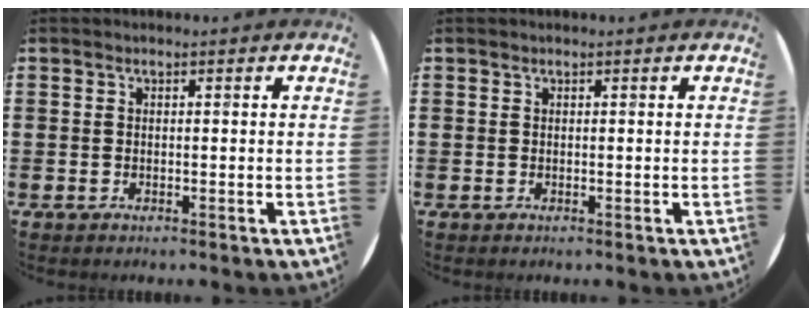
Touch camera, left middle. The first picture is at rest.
{"total": 0.0}